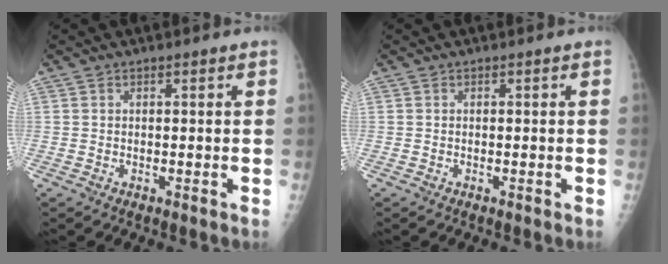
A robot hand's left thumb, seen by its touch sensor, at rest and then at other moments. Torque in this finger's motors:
{"motor_torque": [0.00, 0.00, 0.00, 0.00, 0.00]}